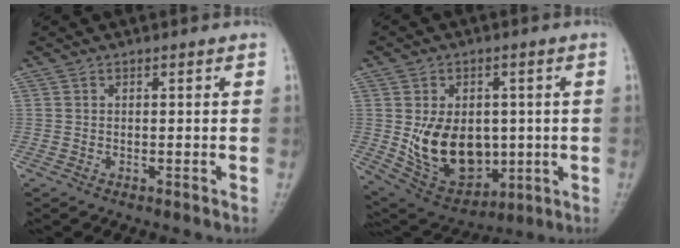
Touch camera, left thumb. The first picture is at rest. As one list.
[{"total": 14.9, "force": [-0.6, 10.5, 10.5], "torque": [-0.132, -0.012, 0.022]}]